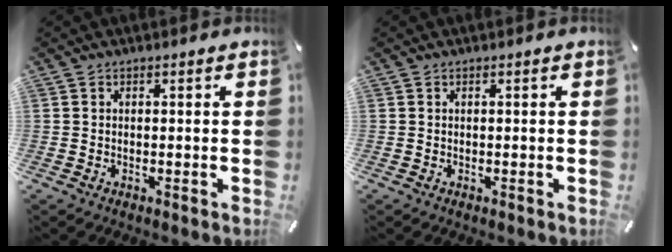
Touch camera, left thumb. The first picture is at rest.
{"total": 0.0}